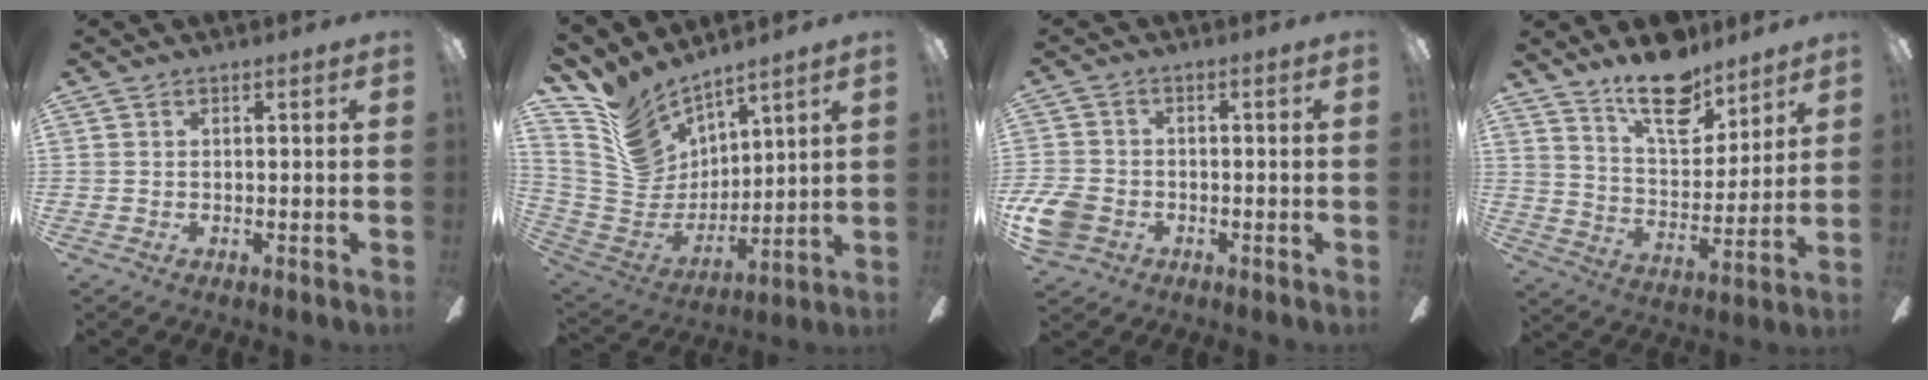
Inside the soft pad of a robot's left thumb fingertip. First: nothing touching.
{"total": 12.5, "force": [10.0, 6.8, 3.3], "torque": [-0.103, -0.075, 0.198]}
{"total": 6.8, "force": [-2.5, 5.3, 3.4], "torque": [-0.087, 0.015, -0.046]}
{"total": 16.0, "force": [12.2, 7.0, 7.6], "torque": [-0.120, -0.074, 0.217]}